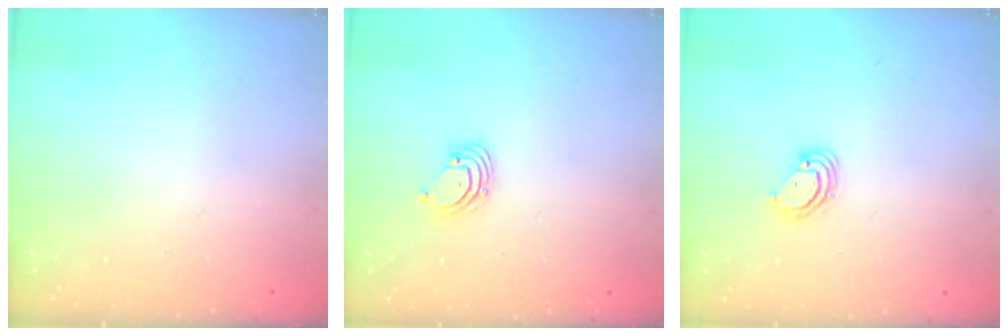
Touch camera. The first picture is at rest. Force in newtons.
{"total": 1.8, "press": 1.8, "slide": 0.2}
{"total": 3.7, "press": 3.7, "slide": 0.3}